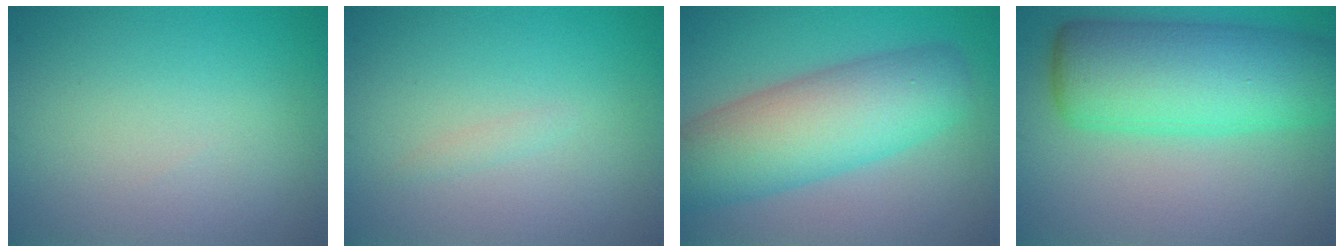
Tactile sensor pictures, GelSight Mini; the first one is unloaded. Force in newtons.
{"total": 0.6, "press": 0.6, "slide": 0.0}
{"total": 9.5, "press": 9.5, "slide": 0.3}
{"total": 10.1, "press": 10.0, "slide": 0.2}